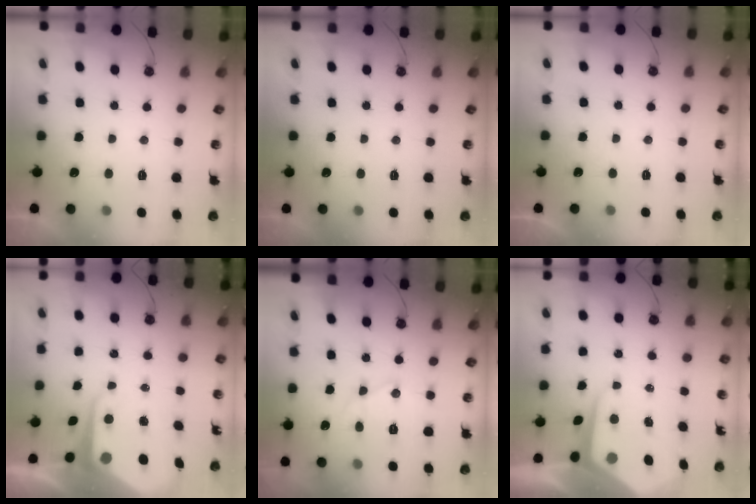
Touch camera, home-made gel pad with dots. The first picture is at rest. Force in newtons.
{"total": 0.0}
{"total": 0.0}
{"total": 10.8, "press": 10.7, "slide": 0.8}
{"total": 10.2, "press": 10.2, "slide": 0.5}
{"total": 8.9, "press": 8.9, "slide": 0.7}